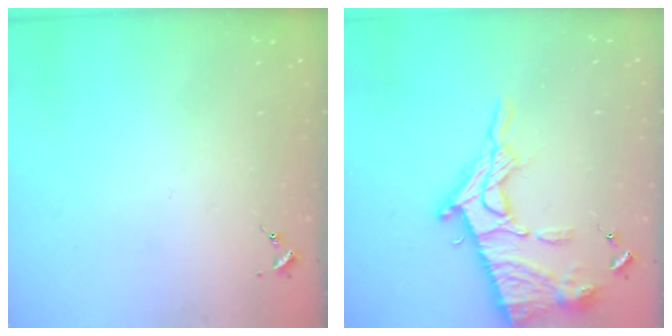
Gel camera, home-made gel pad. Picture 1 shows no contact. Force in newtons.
{"total": 17.7, "press": 17.7, "slide": 1.6}